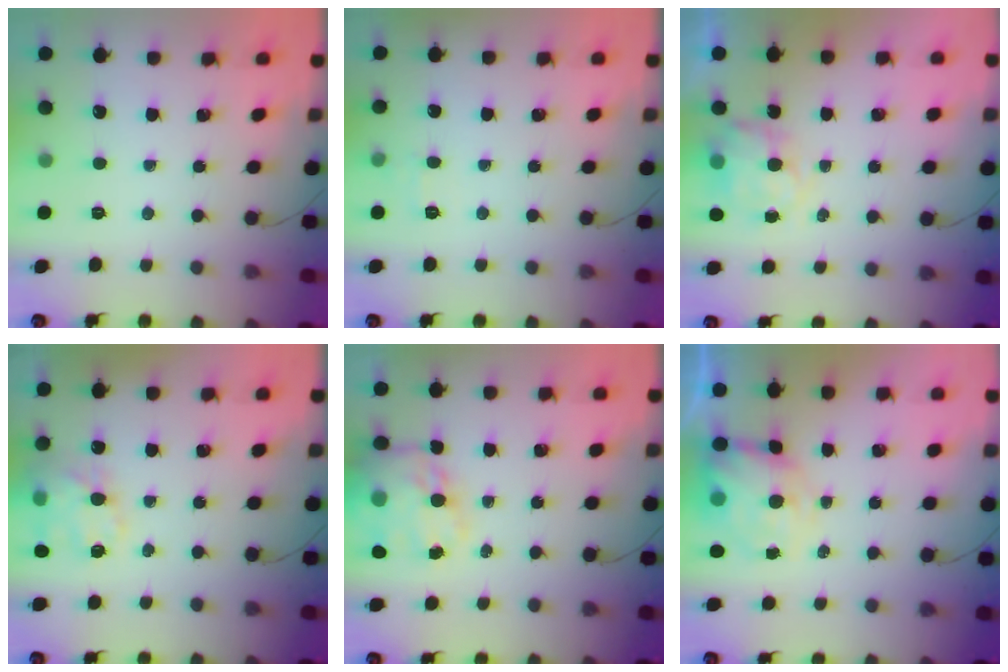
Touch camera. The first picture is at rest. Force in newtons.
{"total": 5.8, "press": 5.5, "slide": 1.7}
{"total": 7.9, "press": 7.8, "slide": 1.1}
{"total": 16.1, "press": 15.9, "slide": 2.5}
{"total": 19.2, "press": 18.7, "slide": 4.6}
{"total": 6.6, "press": 6.3, "slide": 2.0}